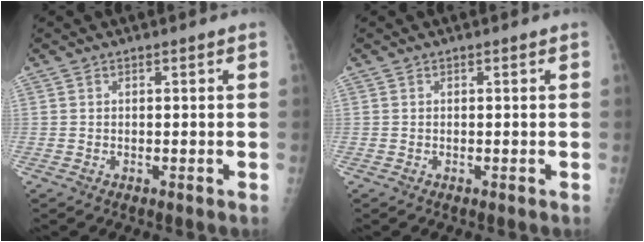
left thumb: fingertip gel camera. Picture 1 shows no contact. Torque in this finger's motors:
{"motor_torque": [0.00, 0.00, 0.01, -0.01, 0.00]}